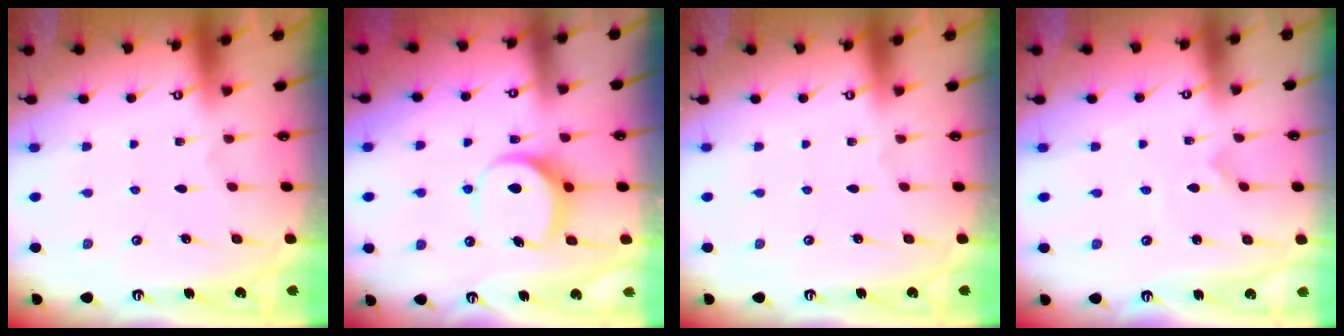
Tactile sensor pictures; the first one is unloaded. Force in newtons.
{"total": 8.6, "press": 8.6, "slide": 0.5}
{"total": 0.0}
{"total": 1.0, "press": 1.0, "slide": 0.0}